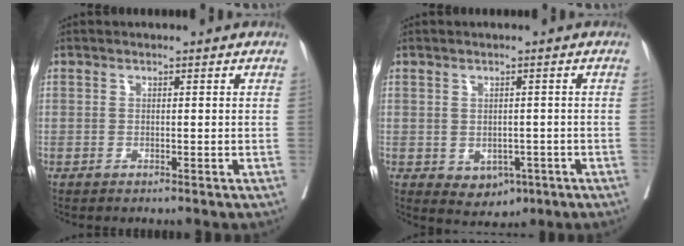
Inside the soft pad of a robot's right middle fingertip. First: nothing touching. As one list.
[{"total": 4.2, "force": [-1.4, 3.1, 2.5], "torque": [-0.028, -0.001, -0.005]}]